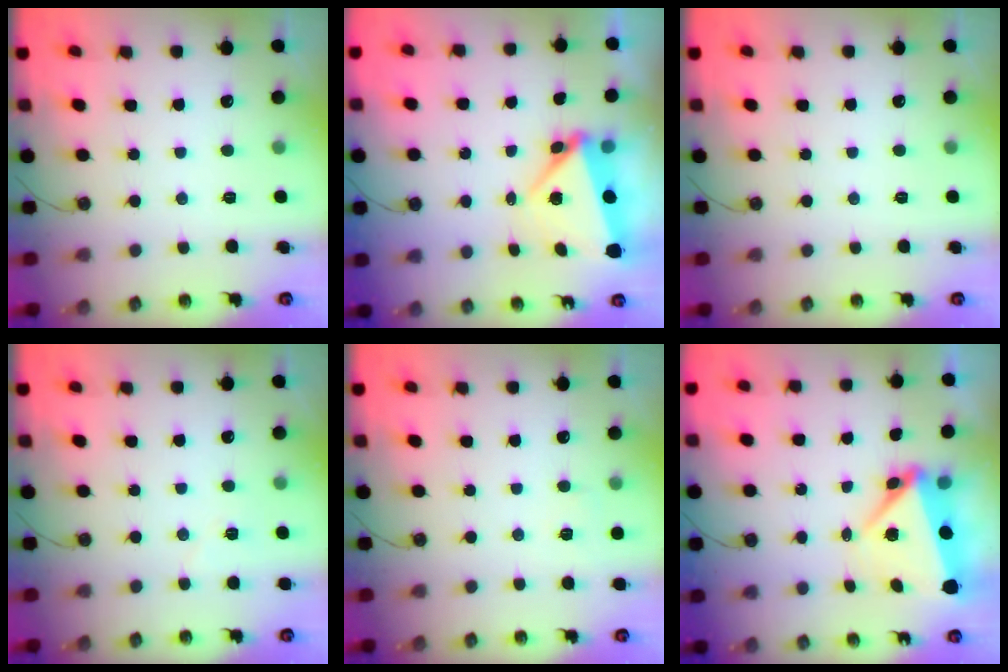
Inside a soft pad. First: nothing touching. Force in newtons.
{"total": 5.5, "press": 5.4, "slide": 1.0}
{"total": 0.0}
{"total": 5.1, "press": 5.0, "slide": 1.1}
{"total": 3.4, "press": 2.6, "slide": 2.2}
{"total": 6.5, "press": 6.3, "slide": 1.7}